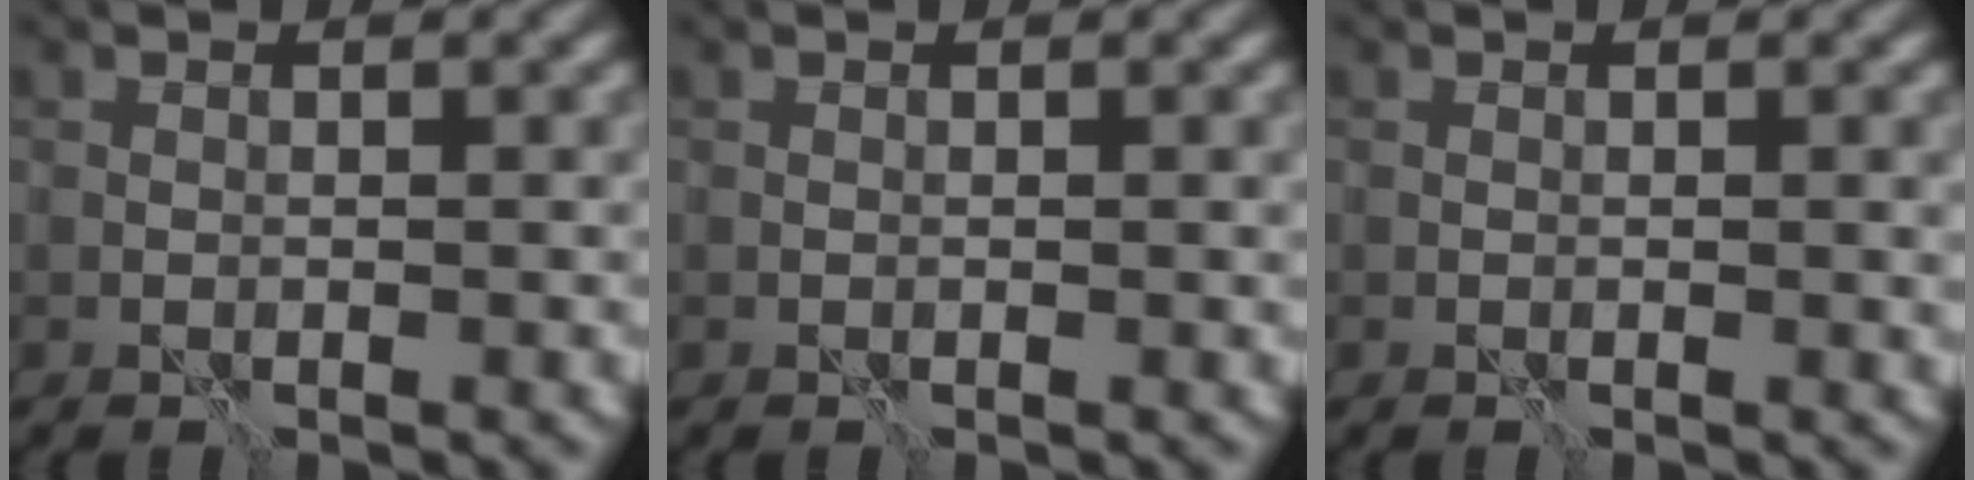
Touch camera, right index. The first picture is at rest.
{"total": 0.0}
{"total": 0.5, "force": [0.1, 0.1, 0.5], "torque": [-0.006, -0.002, 0.000]}